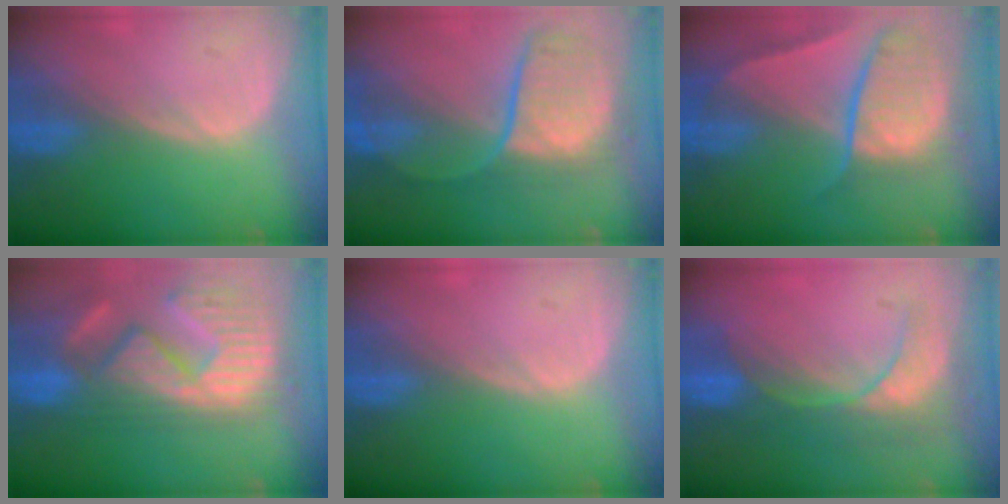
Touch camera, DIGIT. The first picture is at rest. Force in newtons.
{"total": 9.8, "press": 9.1, "slide": 3.4}
{"total": 10.6, "press": 8.9, "slide": 5.7}
{"total": 14.9, "press": 12.4, "slide": 8.2}
{"total": 0.0}
{"total": 9.0, "press": 7.7, "slide": 4.5}